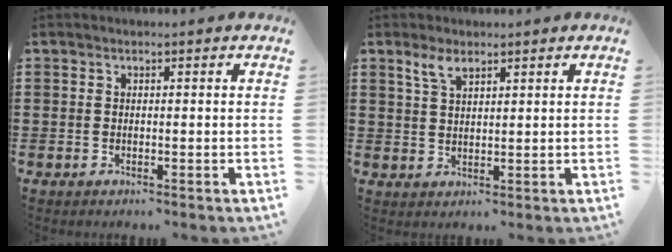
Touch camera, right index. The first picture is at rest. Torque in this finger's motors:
{"motor_torque": [0.30, -0.18, 0.08, 0.07]}